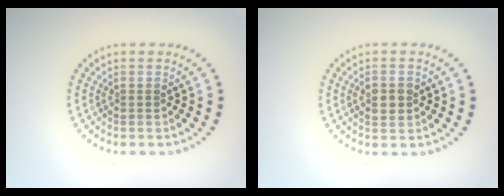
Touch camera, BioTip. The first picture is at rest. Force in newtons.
{"total": 2.5, "press": 2.5, "slide": 0.1}